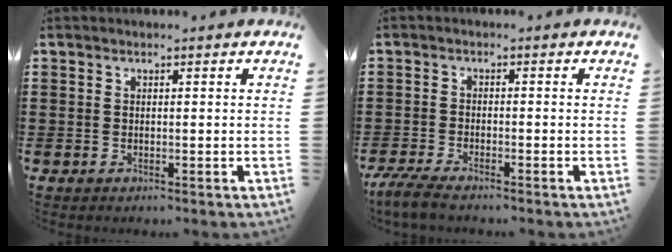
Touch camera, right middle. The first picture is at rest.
{"total": 3.2, "force": [-2.9, 0.1, 1.5], "torque": [-0.046, -0.008, -0.063]}